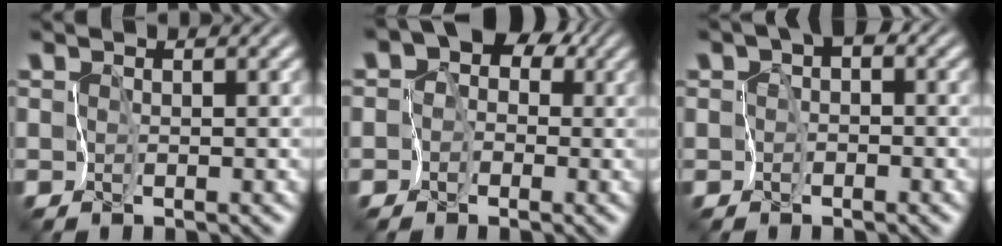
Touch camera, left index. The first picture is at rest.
{"total": 7.1, "force": [0.7, 6.1, 3.5], "torque": [-0.028, 0.040, -0.040]}
{"total": 2.9, "force": [-0.1, 2.2, 1.9], "torque": [-0.008, 0.017, -0.019]}